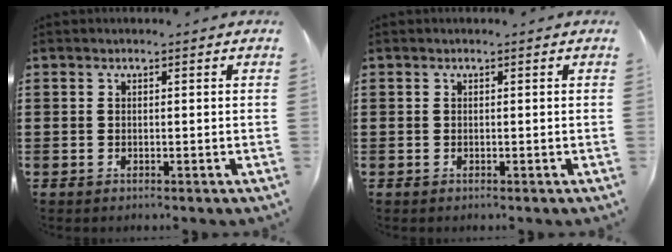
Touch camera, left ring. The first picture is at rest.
{"total": 0.0}